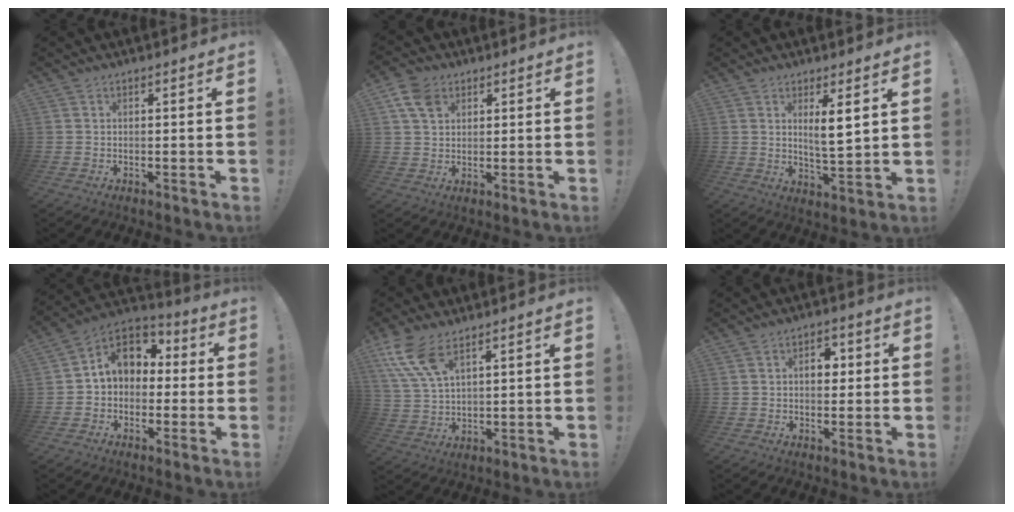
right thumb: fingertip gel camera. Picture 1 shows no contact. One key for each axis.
{"total": 7.5, "fx": 3.6, "fy": 5.2, "fz": 3.9, "tx": -0.070, "ty": -0.003, "tz": 0.072}
{"total": 6.8, "fx": 3.2, "fy": 0.9, "fz": 6.0, "tx": -0.091, "ty": -0.018, "tz": 0.048}
{"total": 10.1, "fx": 1.8, "fy": 8.3, "fz": 5.5, "tx": -0.079, "ty": 0.006, "tz": 0.040}
{"total": 10.2, "fx": 6.5, "fy": 3.9, "fz": 6.8, "tx": -0.149, "ty": -0.020, "tz": 0.126}
{"total": 5.4, "fx": 0.7, "fy": 3.7, "fz": 3.9, "tx": -0.039, "ty": 0.002, "tz": 0.004}